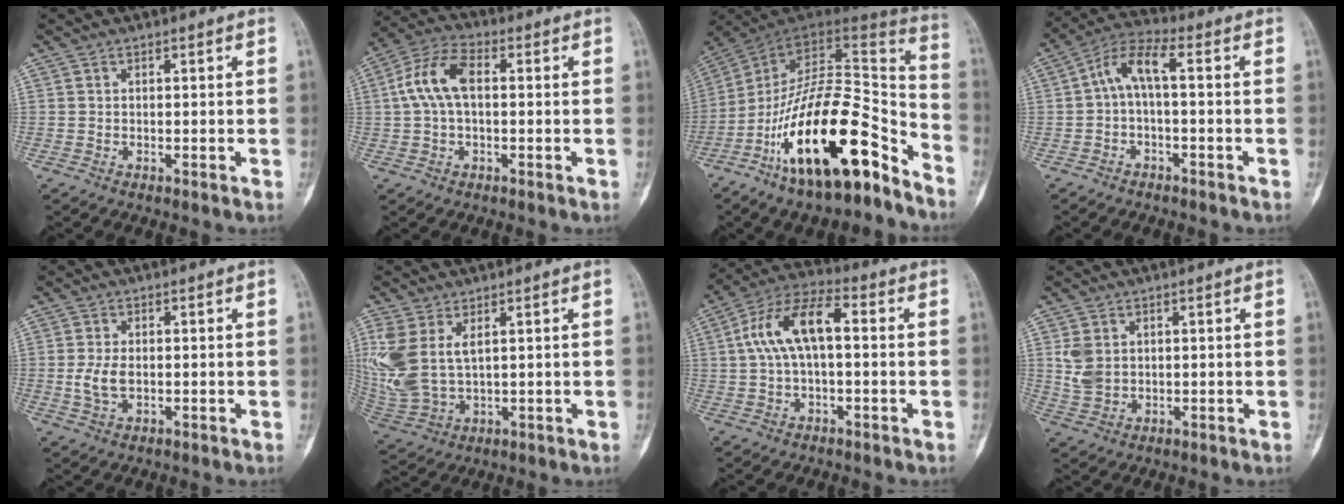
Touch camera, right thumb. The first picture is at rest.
{"total": 9.3, "force": [0.8, 5.0, 7.7], "torque": [-0.164, 0.029, 0.011]}
{"total": 25.5, "force": [-14.8, 9.5, 18.5], "torque": [-0.269, 0.101, -0.244]}
{"total": 6.8, "force": [-0.3, 2.3, 6.4], "torque": [-0.129, 0.040, -0.014]}
{"total": 4.1, "force": [-0.3, 2.4, 3.4], "torque": [-0.074, -0.003, -0.004]}
{"total": 12.7, "force": [3.7, 7.3, 9.7], "torque": [-0.236, -0.006, 0.091]}
{"total": 11.9, "force": [1.2, 5.6, 10.5], "torque": [-0.208, 0.042, 0.014]}
{"total": 4.9, "force": [1.2, 3.7, 3.0], "torque": [-0.052, -0.003, 0.032]}